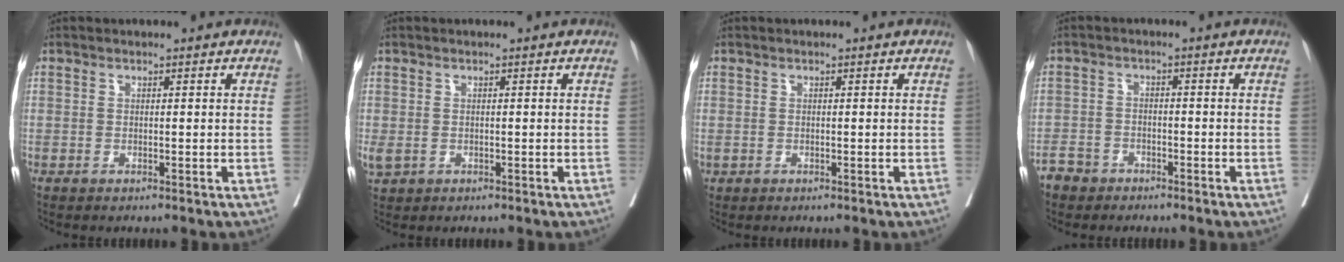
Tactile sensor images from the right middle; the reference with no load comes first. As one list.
[{"total": 1.7, "force": [-0.2, 1.3, 1.1], "torque": [-0.030, -0.004, 0.003]}, {"total": 0.0}, {"total": 3.6, "force": [-2.9, 2.0, 0.1], "torque": [-0.007, 0.005, -0.059]}]